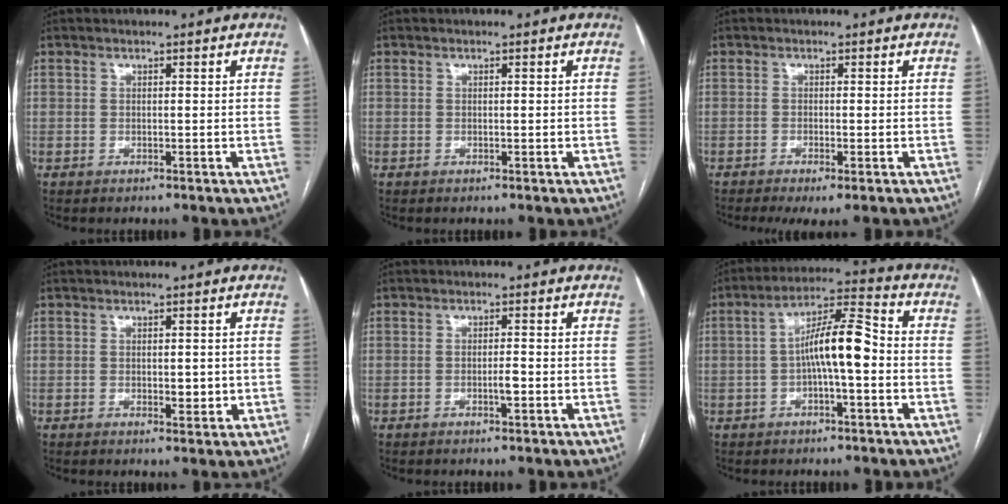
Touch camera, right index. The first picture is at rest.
{"total": 0.0}
{"total": 3.6, "force": [-2.2, 0.4, 2.9], "torque": [-0.044, -0.011, -0.034]}
{"total": 2.4, "force": [-0.2, 1.2, 2.1], "torque": [-0.027, -0.002, 0.004]}
{"total": 1.6, "force": [-0.5, 0.2, 1.5], "torque": [-0.026, 0.001, -0.008]}
{"total": 9.5, "force": [-1.0, 1.7, 9.3], "torque": [-0.165, 0.029, -0.021]}